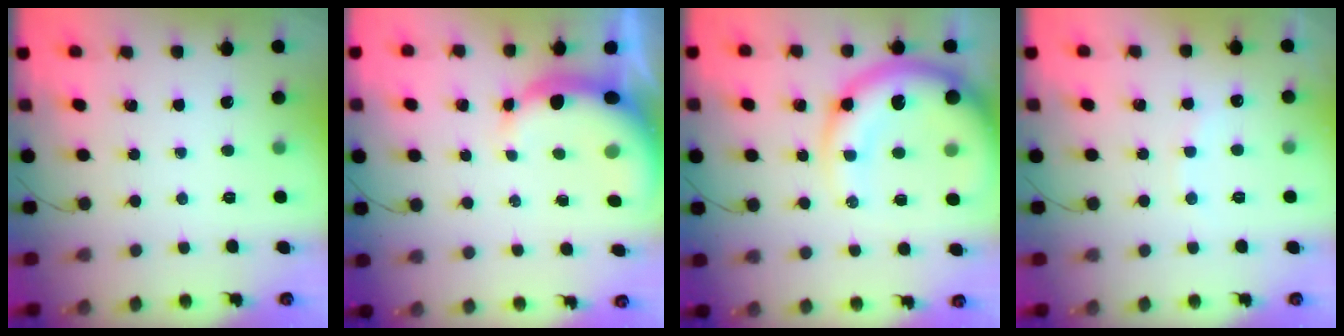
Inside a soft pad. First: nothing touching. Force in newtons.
{"total": 7.7, "press": 7.5, "slide": 1.7}
{"total": 16.5, "press": 16.1, "slide": 3.5}
{"total": 6.6, "press": 6.5, "slide": 1.3}